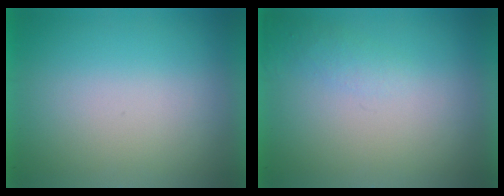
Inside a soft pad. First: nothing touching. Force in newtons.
{"total": 1.2}